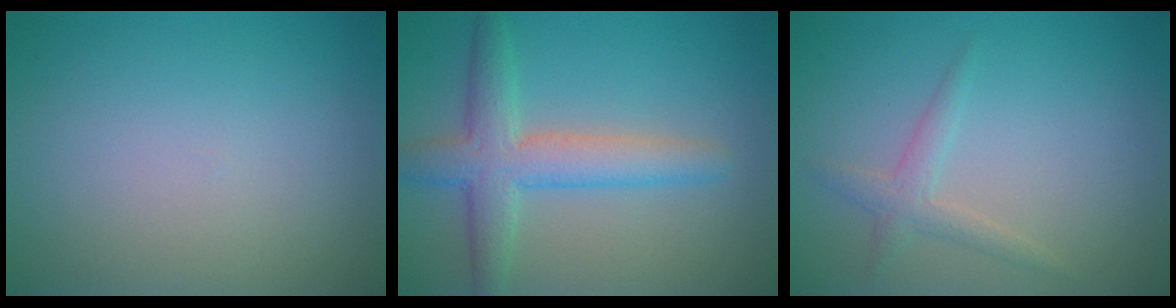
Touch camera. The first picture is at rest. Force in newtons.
{"total": 4.9, "press": 4.9, "slide": 0.1}
{"total": 1.8, "press": 1.8, "slide": 0.1}